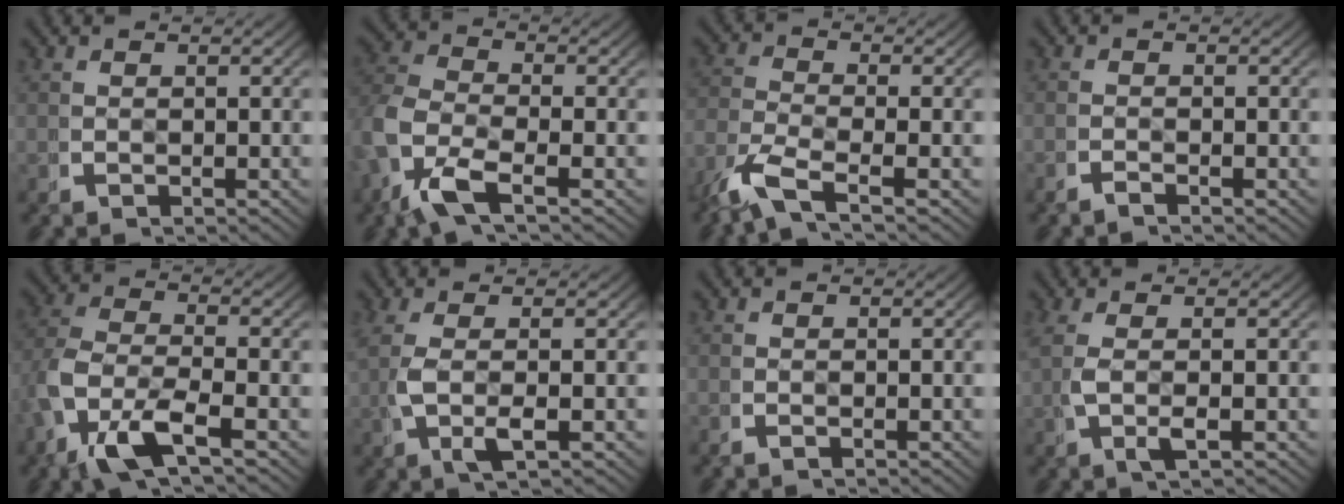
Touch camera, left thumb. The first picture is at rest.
{"total": 7.1, "force": [-1.2, 4.5, 5.3], "torque": [-0.139, -0.021, -0.021]}
{"total": 6.0, "force": [-3.2, 2.7, 4.3], "torque": [-0.111, -0.022, -0.049]}
{"total": 0.9, "force": [-0.9, -0.1, 0.2], "torque": [-0.001, 0.000, -0.023]}
{"total": 7.6, "force": [-1.5, 4.2, 6.1], "torque": [-0.159, -0.030, -0.015]}
{"total": 3.9, "force": [0.3, 0.8, 3.8], "torque": [-0.092, -0.005, 0.014]}
{"total": 0.0}
{"total": 3.0, "force": [0.4, 0.4, 3.0], "torque": [-0.073, -0.002, 0.012]}